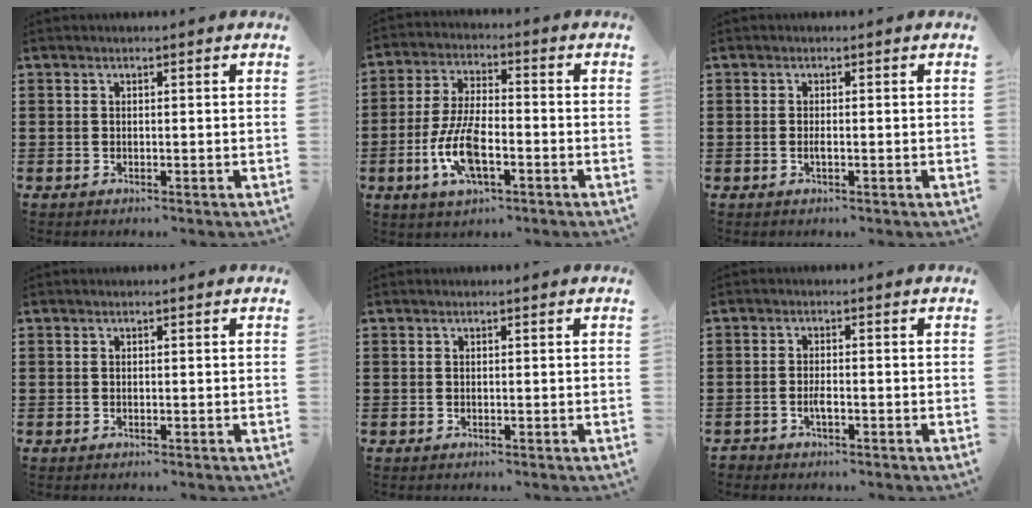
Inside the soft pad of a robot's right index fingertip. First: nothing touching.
{"total": 9.4, "force": [-3.1, 3.8, 8.0], "torque": [-0.179, -0.008, -0.060]}
{"total": 0.9, "force": [-0.3, 0.2, 0.9], "torque": [-0.016, -0.003, -0.004]}
{"total": 0.0}
{"total": 0.0}
{"total": 1.6, "force": [-1.0, 0.6, 1.1], "torque": [-0.022, -0.001, -0.017]}